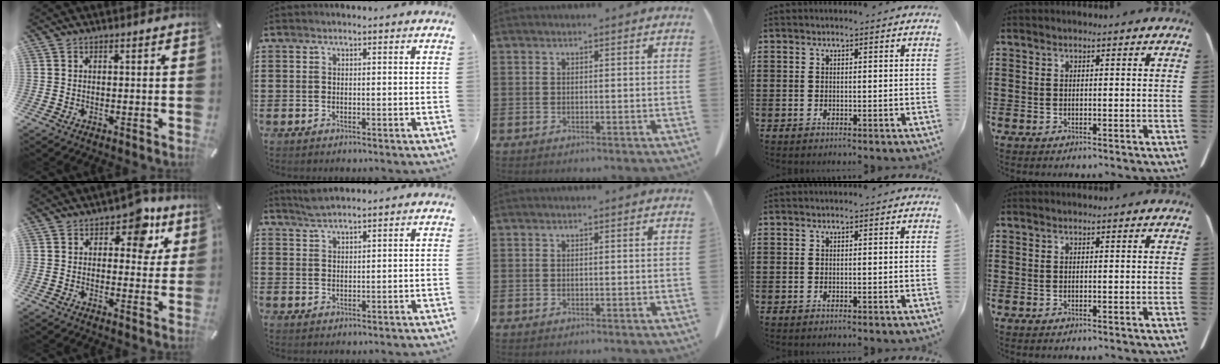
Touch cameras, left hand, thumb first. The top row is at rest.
{"thumb": {"total": 9.6, "force": [5.0, 5.7, 5.8], "torque": [-0.051, -0.029, 0.078]}, "index": {"total": 2.1, "force": [2.1, 0.1, 0.6], "torque": [-0.017, 0.002, 0.039]}}